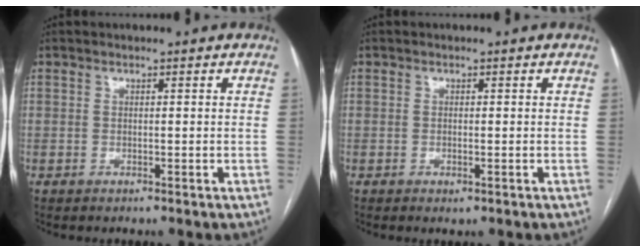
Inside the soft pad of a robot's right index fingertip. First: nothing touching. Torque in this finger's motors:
{"motor_torque": [0.21, -0.02, 0.06, 0.00]}